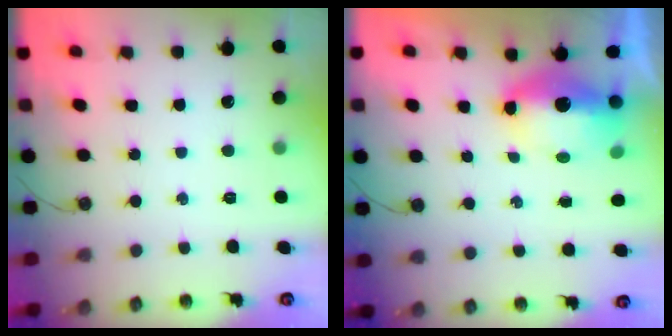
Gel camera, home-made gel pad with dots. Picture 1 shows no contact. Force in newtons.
{"total": 16.4, "press": 10.0, "slide": 13.0}